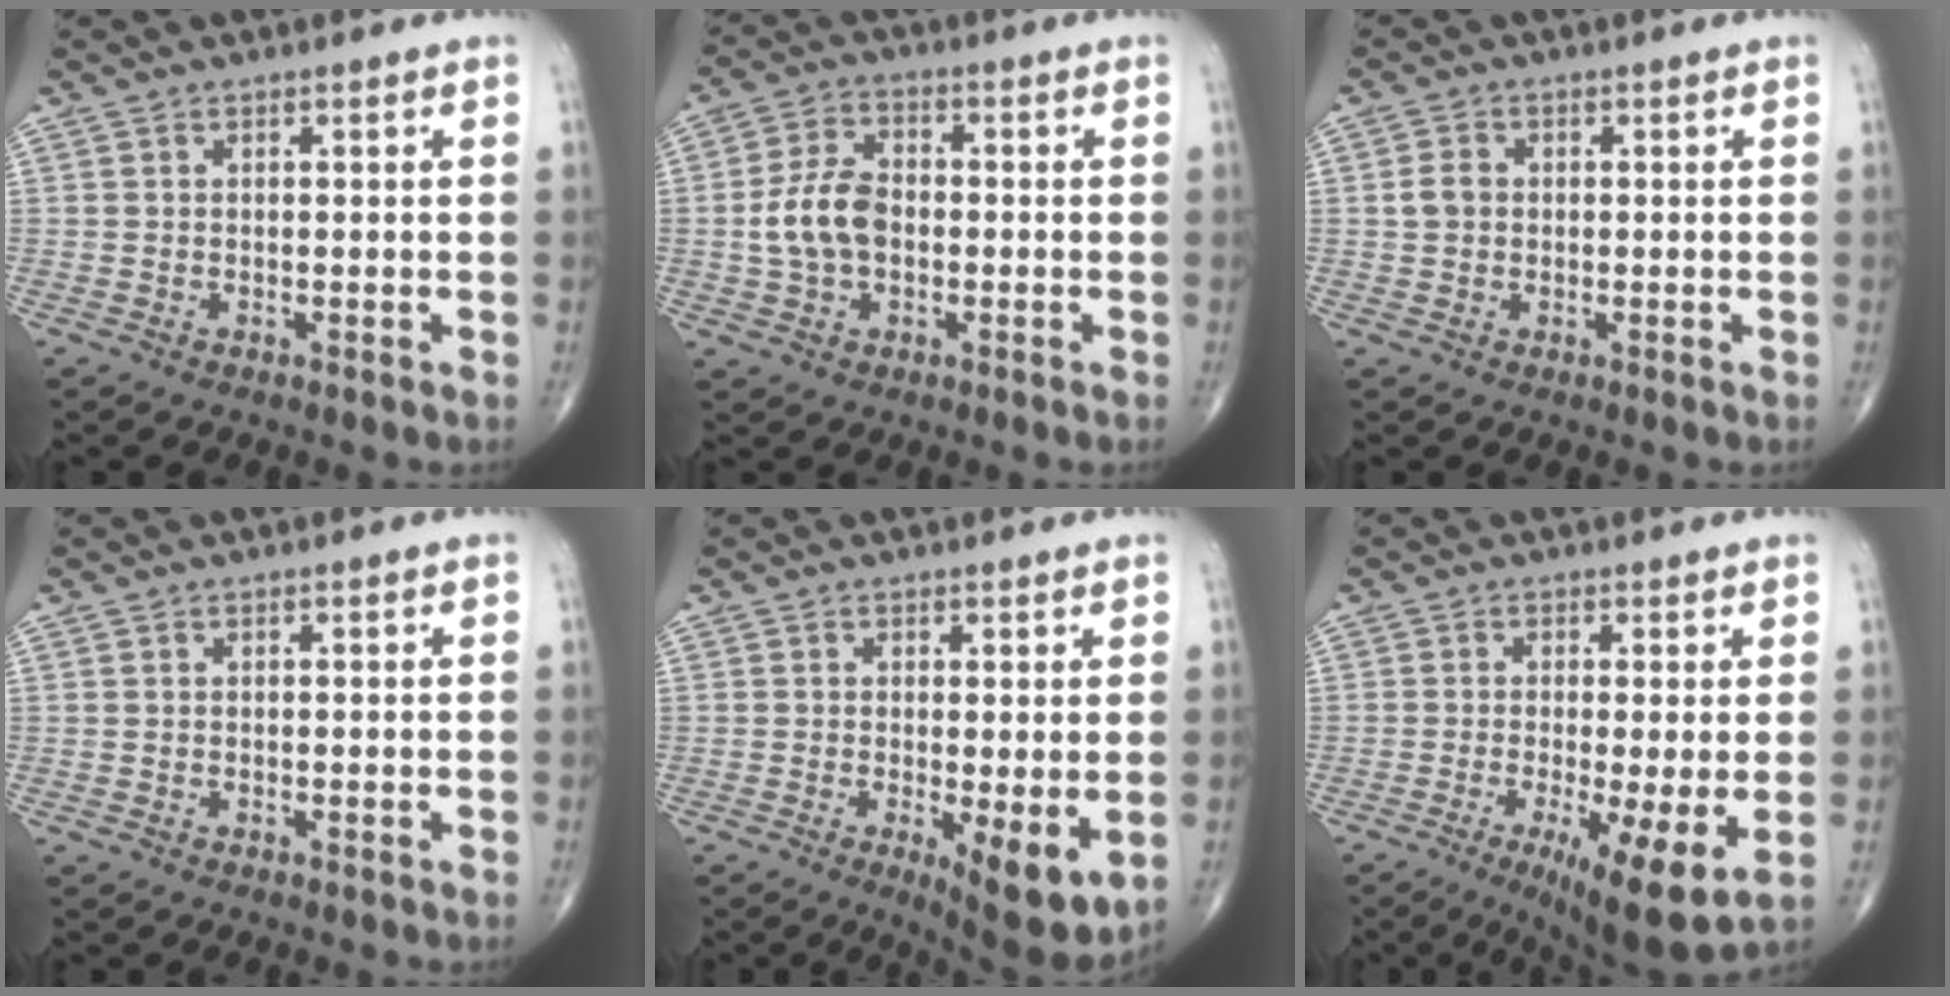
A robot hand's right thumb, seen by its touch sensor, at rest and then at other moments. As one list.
[{"total": 8.8, "force": [-0.9, 5.8, 6.6], "torque": [-0.122, 0.019, -0.021]}, {"total": 2.9, "force": [0.1, 2.4, 1.6], "torque": [-0.026, 0.007, 0.000]}, {"total": 0.0}, {"total": 8.2, "force": [-1.5, 2.6, 7.7], "torque": [-0.110, -0.025, -0.019]}, {"total": 10.9, "force": [-3.0, 2.3, 10.3], "torque": [-0.168, -0.026, -0.045]}]